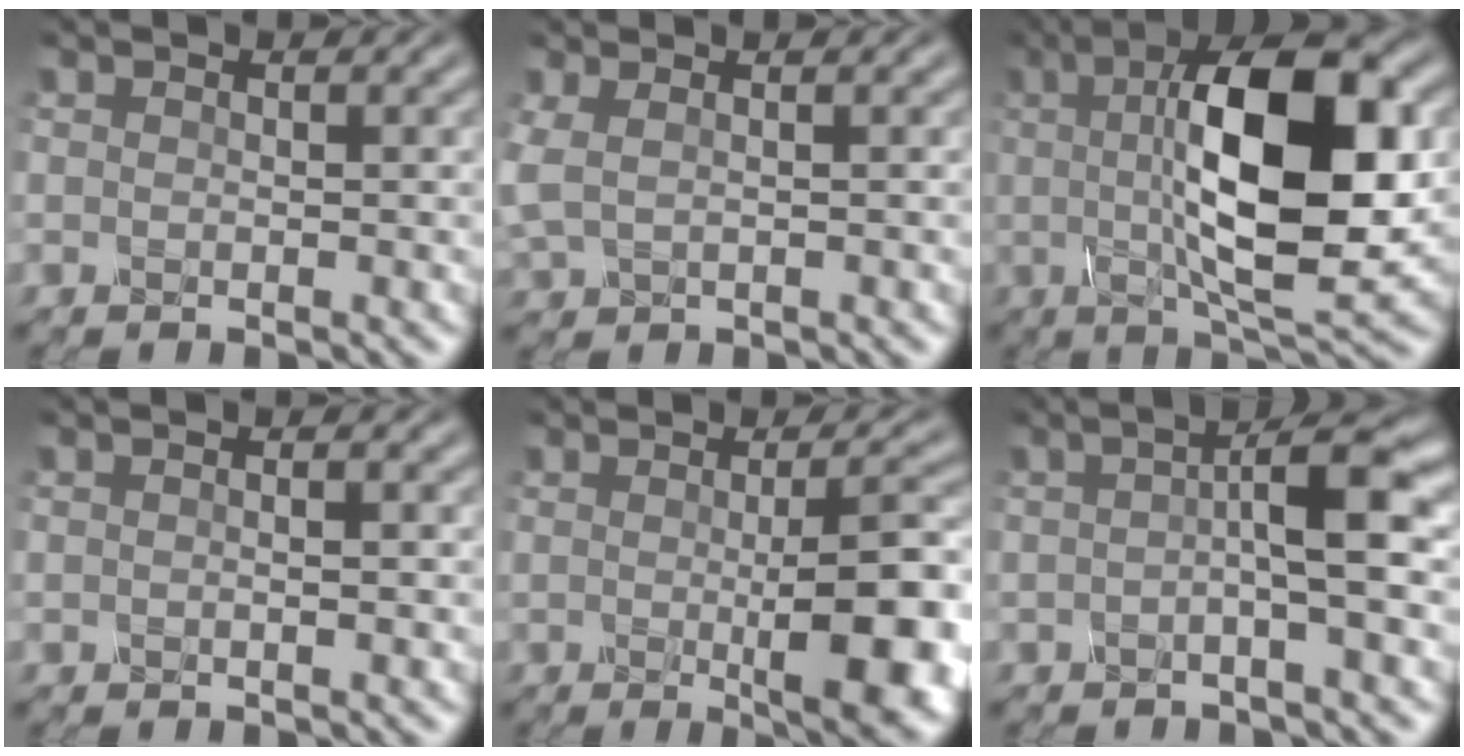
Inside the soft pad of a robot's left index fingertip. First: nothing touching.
{"total": 2.1, "force": [0.6, 1.0, 1.7], "torque": [-0.048, 0.004, 0.013]}
{"total": 13.9, "force": [1.5, 4.6, 13.0], "torque": [-0.196, 0.006, 0.021]}
{"total": 1.3, "force": [0.2, 0.5, 1.2], "torque": [-0.010, -0.005, -0.002]}
{"total": 9.1, "force": [-0.6, 2.3, 8.8], "torque": [-0.109, -0.003, -0.004]}
{"total": 4.9, "force": [0.3, 0.8, 4.8], "torque": [-0.071, 0.010, -0.001]}